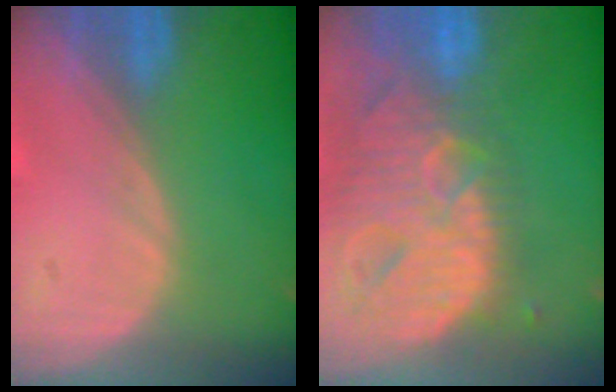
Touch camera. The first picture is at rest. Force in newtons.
{"total": 13.8, "press": 11.6, "slide": 7.4}